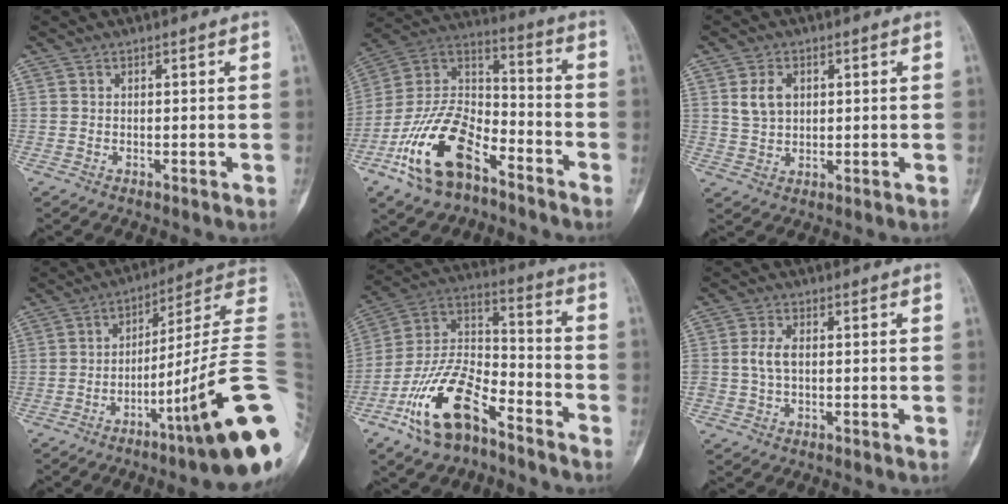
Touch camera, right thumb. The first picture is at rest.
{"total": 19.7, "force": [-10.9, 10.0, 13.0], "torque": [-0.236, 0.077, -0.203]}
{"total": 5.0, "force": [1.5, 3.5, 3.2], "torque": [-0.047, -0.004, 0.033]}
{"total": 24.3, "force": [-6.6, 2.0, 23.3], "torque": [-0.270, 0.037, -0.099]}
{"total": 18.0, "force": [-10.6, 8.2, 12.0], "torque": [-0.218, 0.078, -0.201]}
{"total": 3.5, "force": [0.0, 2.0, 2.9], "torque": [-0.066, 0.007, -0.002]}